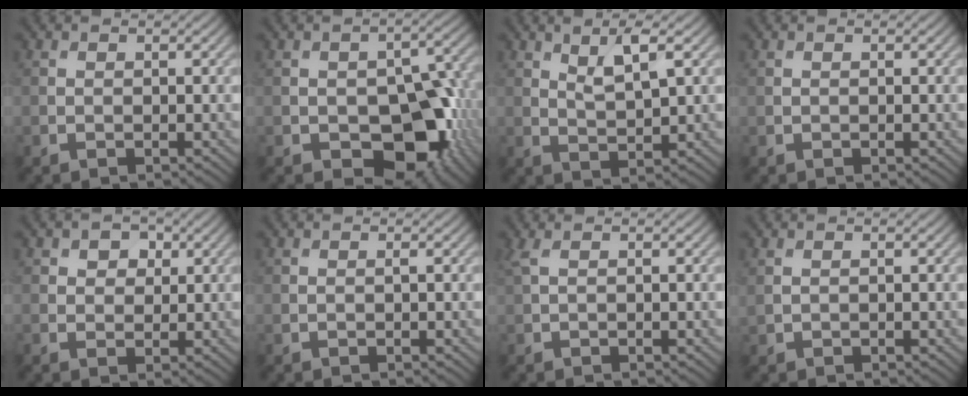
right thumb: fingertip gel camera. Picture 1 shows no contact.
{"total": 11.2, "force": [-3.8, 6.7, 8.2], "torque": [-0.106, -0.013, -0.057]}
{"total": 4.3, "force": [2.3, 1.2, 3.5], "torque": [-0.072, -0.005, 0.046]}
{"total": 0.0}
{"total": 3.3, "force": [1.6, 2.4, 1.7], "torque": [-0.027, -0.003, 0.019]}
{"total": 0.0}
{"total": 1.5, "force": [0.7, 0.4, 1.3], "torque": [-0.035, 0.009, 0.013]}
{"total": 0.6, "force": [0.3, 0.3, 0.4], "torque": [-0.015, 0.000, 0.011]}